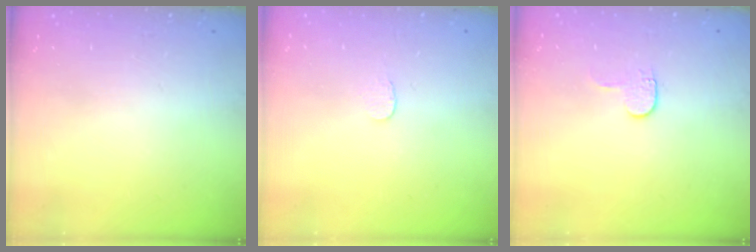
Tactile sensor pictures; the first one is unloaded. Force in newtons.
{"total": 3.0, "press": 3.0, "slide": 0.2}
{"total": 3.4, "press": 3.4, "slide": 0.4}